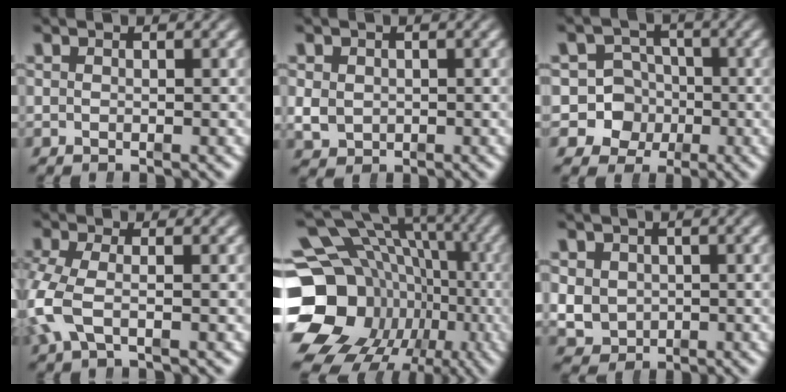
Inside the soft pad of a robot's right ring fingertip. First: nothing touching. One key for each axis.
{"total": 2.6, "fx": -0.4, "fy": 2.3, "fz": 1.0, "tx": -0.027, "ty": -0.017, "tz": 0.006}
{"total": 11.8, "fx": -3.2, "fy": 10.9, "fz": 3.3, "tx": -0.088, "ty": -0.052, "tz": -0.053}
{"total": 4.3, "fx": -1.0, "fy": 2.8, "fz": 3.1, "tx": -0.102, "ty": -0.021, "tz": -0.009}
{"total": 21.4, "fx": -2.9, "fy": 17.6, "fz": 11.8, "tx": -0.210, "ty": -0.060, "tz": -0.037}
{"total": 5.6, "fx": -0.9, "fy": 5.1, "fz": 2.1, "tx": -0.059, "ty": -0.031, "tz": 0.001}